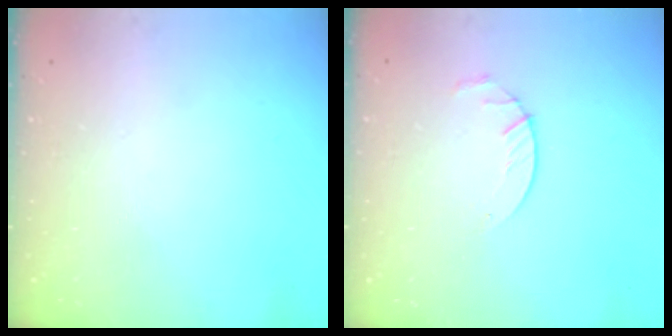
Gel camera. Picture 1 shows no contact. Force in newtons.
{"total": 3.0, "press": 3.0, "slide": 0.4}